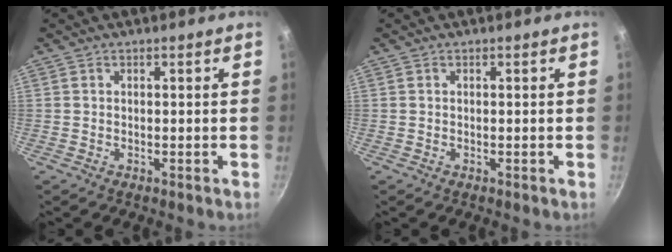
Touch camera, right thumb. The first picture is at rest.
{"total": 0.0}